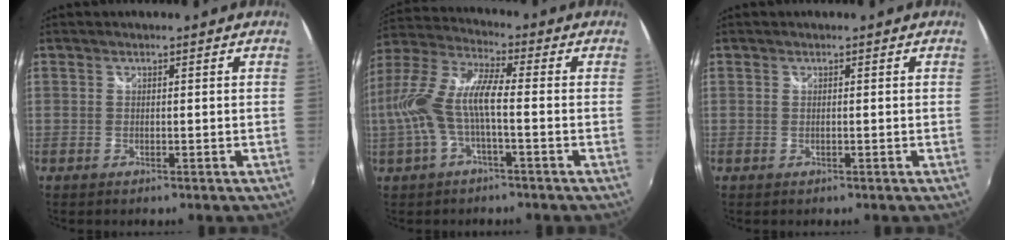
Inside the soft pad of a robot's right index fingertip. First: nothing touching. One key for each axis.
{"total": 12.2, "fx": -2.1, "fy": 3.0, "fz": 11.6, "tx": -0.230, "ty": 0.001, "tz": -0.040}
{"total": 0.0}